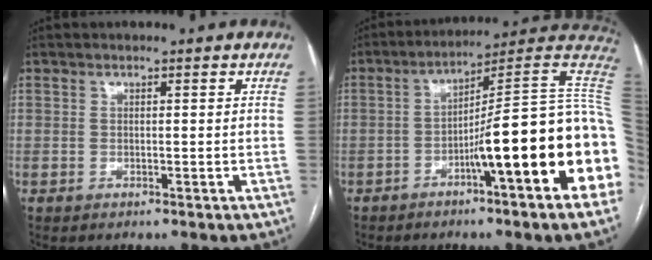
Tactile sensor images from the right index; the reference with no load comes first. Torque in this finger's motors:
{"motor_torque": [1.79, -0.35, 1.05, 0.21]}